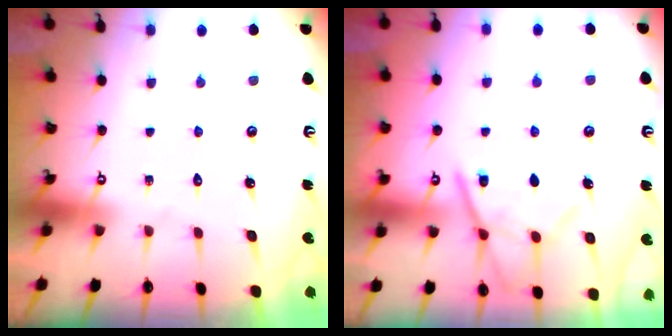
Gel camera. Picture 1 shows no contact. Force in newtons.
{"total": 12.0, "press": 12.0, "slide": 1.4}